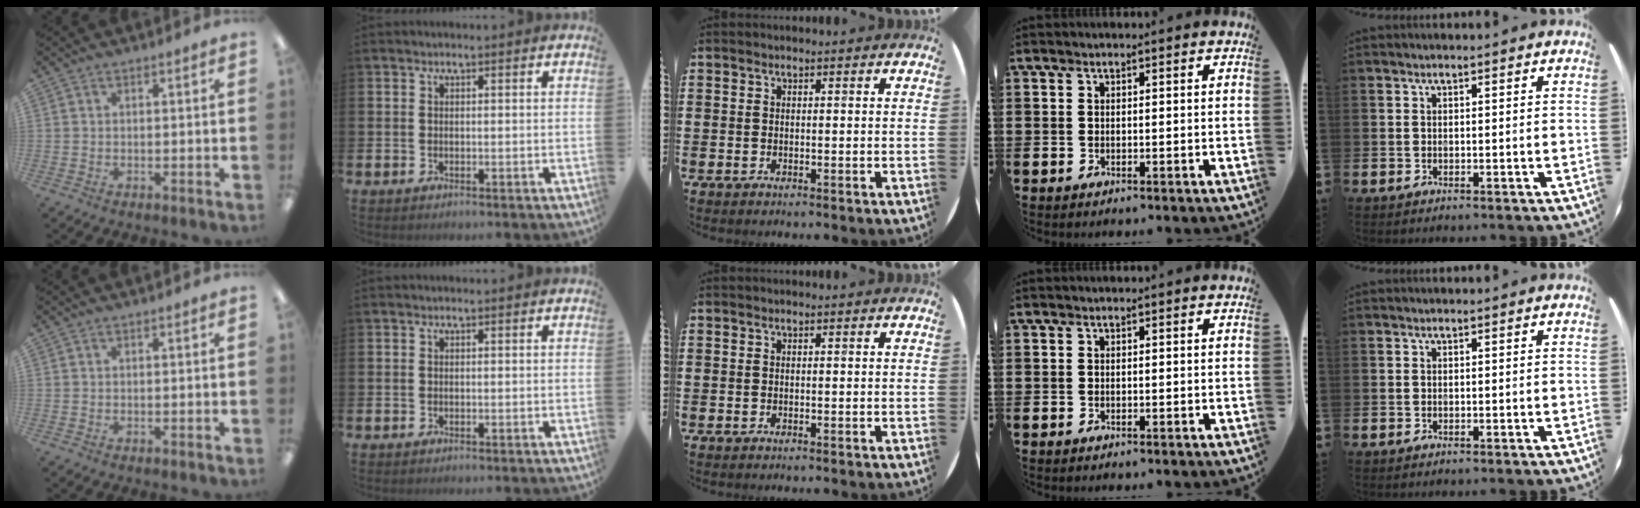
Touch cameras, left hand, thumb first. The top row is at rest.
{}